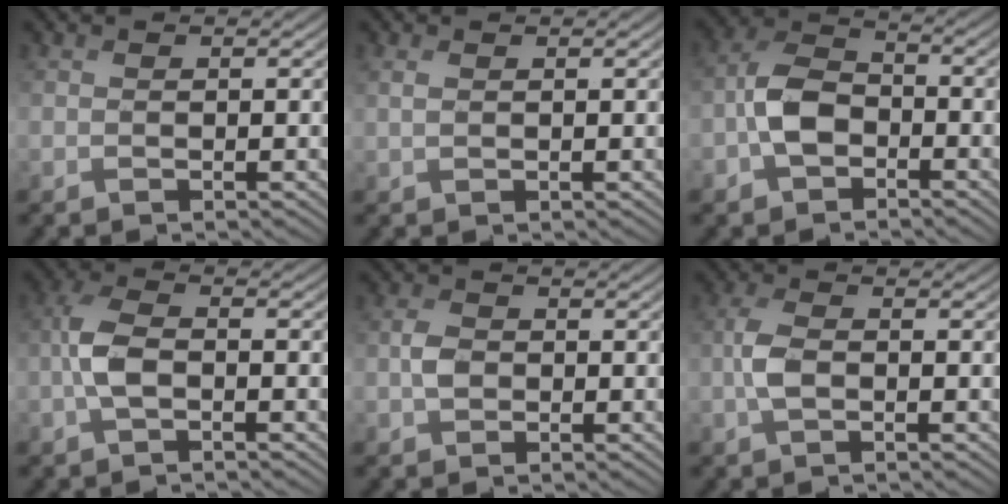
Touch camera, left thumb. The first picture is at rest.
{"total": 1.1, "force": [1.0, 0.0, 0.6], "torque": [-0.016, 0.007, 0.022]}
{"total": 5.4, "force": [-1.9, 3.5, 3.6], "torque": [-0.075, 0.014, -0.051]}
{"total": 4.3, "force": [-0.9, 1.7, 3.9], "torque": [-0.091, 0.014, -0.026]}
{"total": 2.0, "force": [0.1, 1.6, 1.2], "torque": [-0.026, 0.006, -0.006]}
{"total": 2.8, "force": [-0.3, 1.1, 2.5], "torque": [-0.060, 0.008, -0.014]}